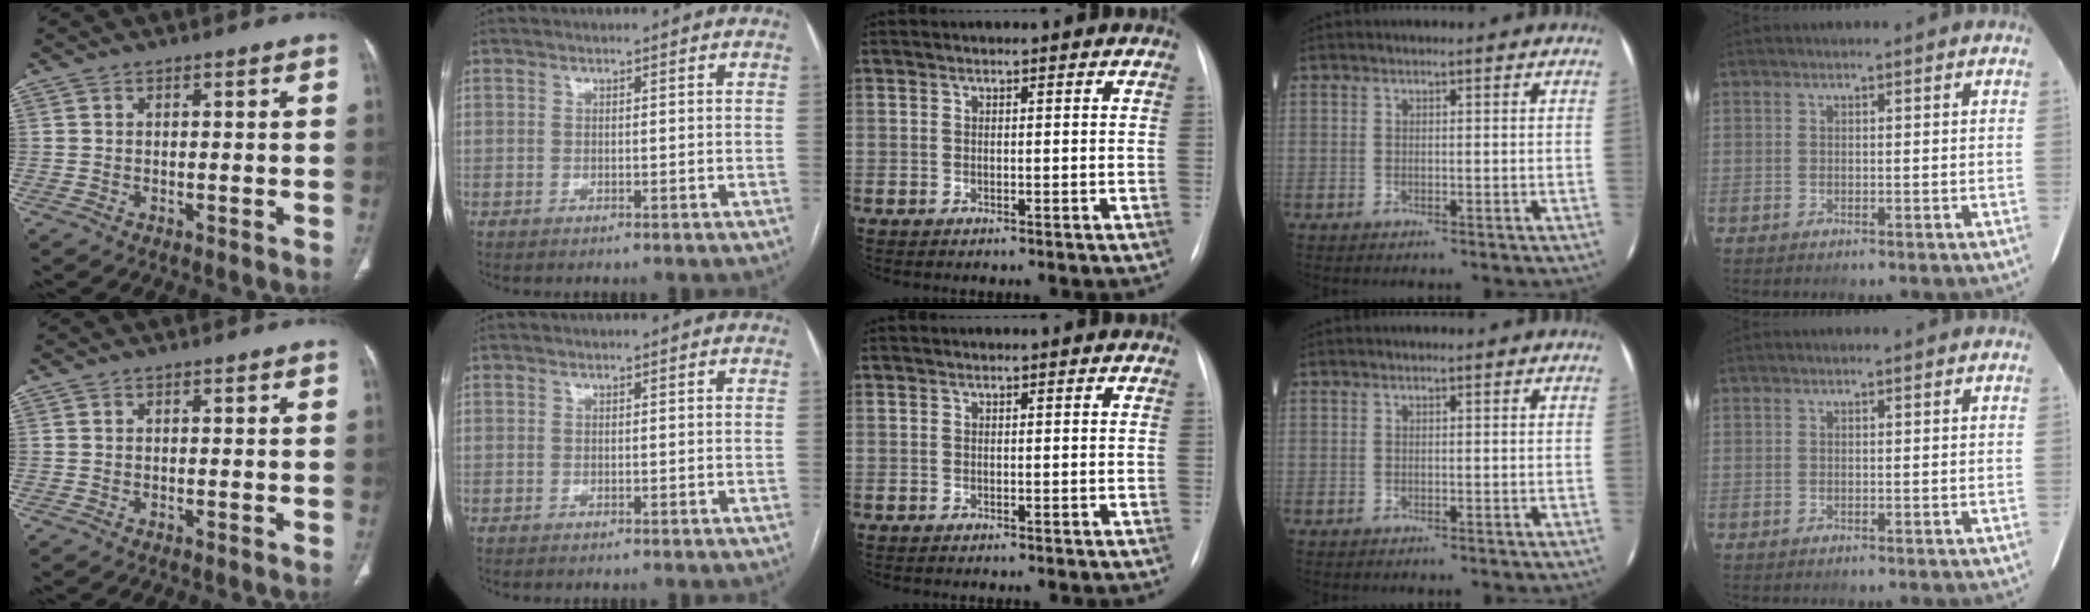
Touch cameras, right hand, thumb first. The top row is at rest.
{}